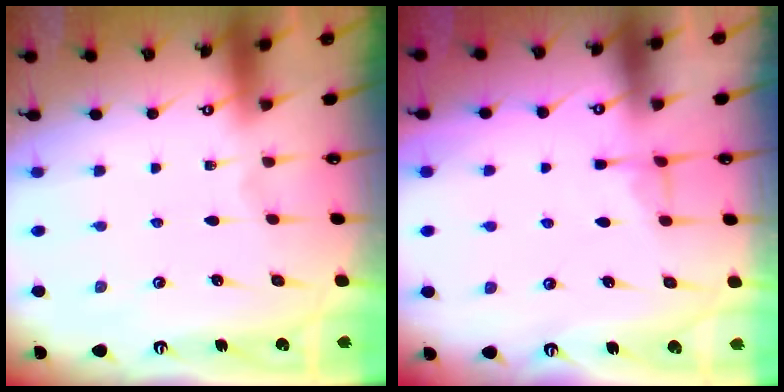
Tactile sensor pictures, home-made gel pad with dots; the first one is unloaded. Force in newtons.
{"total": 3.4, "press": 3.4, "slide": 0.7}